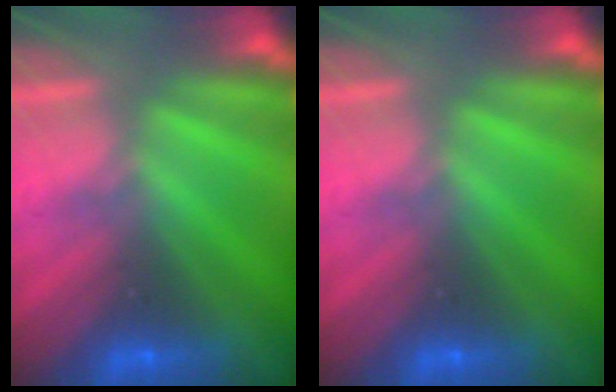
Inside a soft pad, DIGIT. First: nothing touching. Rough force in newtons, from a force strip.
{"total": 0.0}